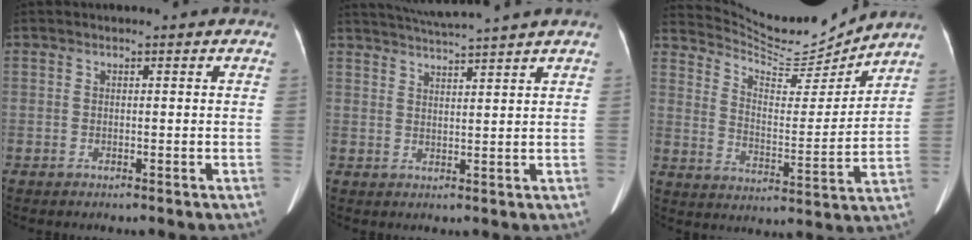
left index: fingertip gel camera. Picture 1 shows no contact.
{"total": 8.2, "force": [7.4, -1.7, 3.0], "torque": [-0.052, 0.014, 0.112]}
{"total": 13.2, "force": [13.0, 0.7, 1.9], "torque": [-0.044, -0.013, 0.208]}